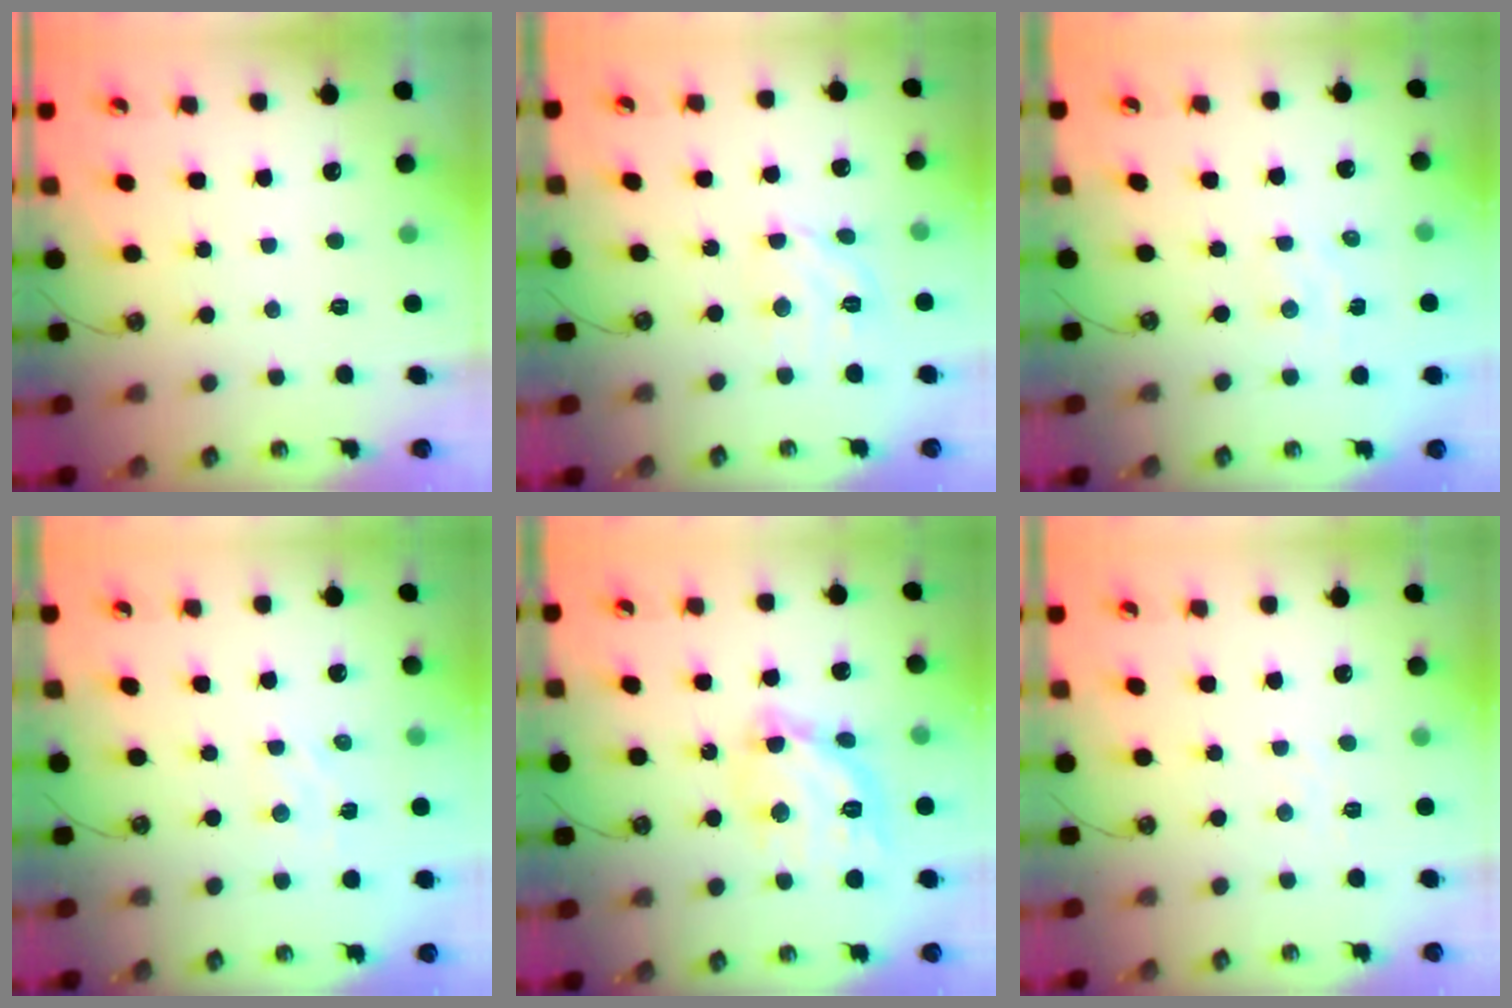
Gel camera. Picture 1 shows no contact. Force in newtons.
{"total": 10.2, "press": 10.1, "slide": 1.4}
{"total": 2.8, "press": 2.7, "slide": 0.4}
{"total": 2.5, "press": 2.4, "slide": 0.4}
{"total": 14.0, "press": 13.9, "slide": 1.4}
{"total": 3.2, "press": 3.2, "slide": 0.5}